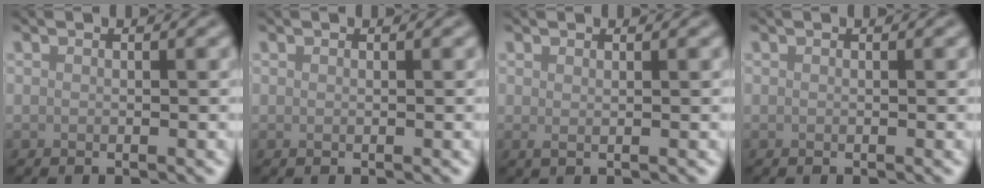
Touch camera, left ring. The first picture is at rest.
{"total": 0.0}
{"total": 0.7, "force": [0.3, 0.2, 0.6], "torque": [-0.009, -0.001, 0.006]}
{"total": 0.0}